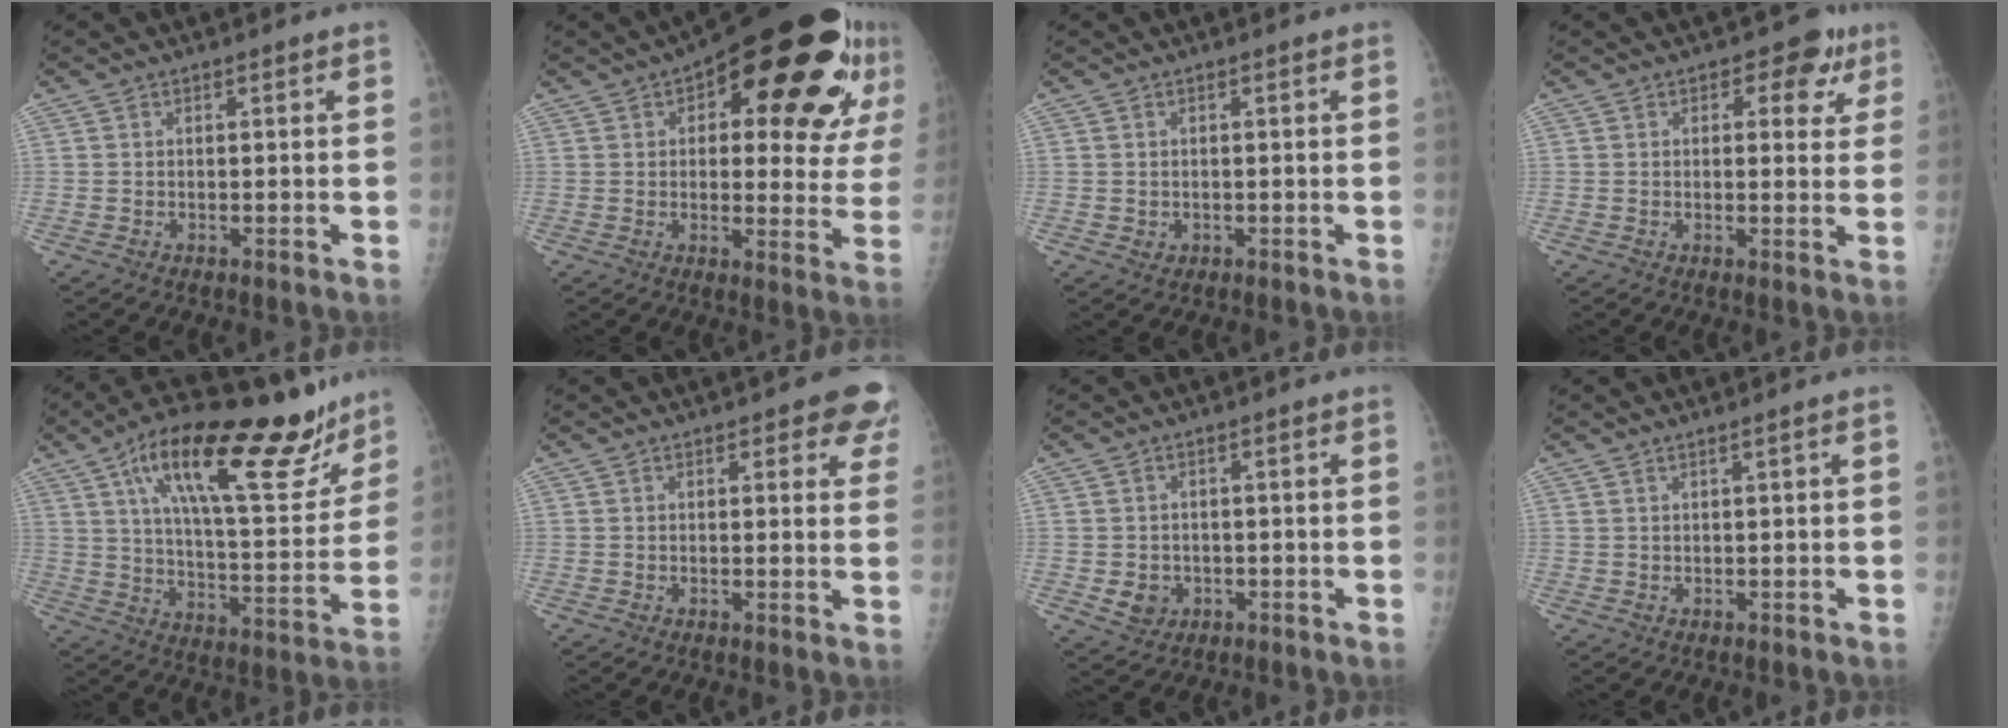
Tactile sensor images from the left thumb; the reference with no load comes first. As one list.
[{"total": 25.7, "force": [11.8, 10.0, 20.6], "torque": [-0.245, -0.003, 0.160]}, {"total": 1.0, "force": [-0.1, 0.8, 0.6], "torque": [-0.005, 0.002, 0.004]}, {"total": 6.0, "force": [2.9, 3.6, 3.7], "torque": [-0.005, -0.007, 0.027]}, {"total": 26.7, "force": [16.1, 8.8, 19.4], "torque": [-0.263, -0.041, 0.256]}, {"total": 6.9, "force": [4.0, 2.6, 4.9], "torque": [-0.024, -0.011, 0.038]}, {"total": 3.4, "force": [-0.7, 3.0, 1.5], "torque": [-0.012, 0.001, -0.002]}, {"total": 1.0, "force": [0.5, -0.4, 0.7], "torque": [-0.021, -0.006, 0.015]}]